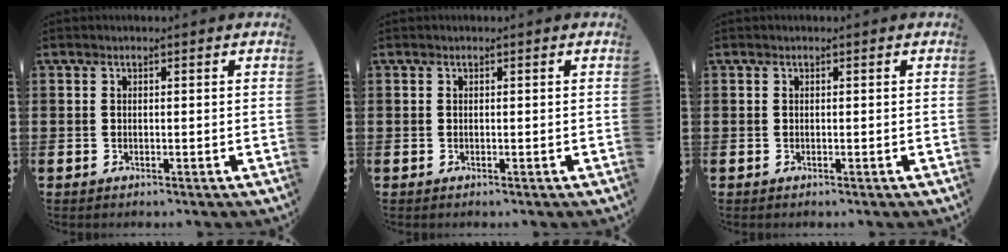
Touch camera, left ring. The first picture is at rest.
{"total": 0.0}
{"total": 0.0}